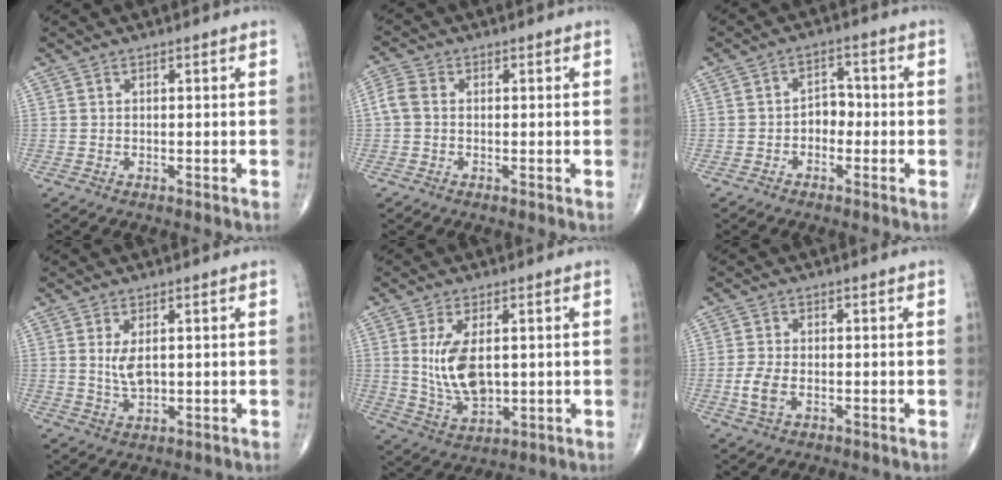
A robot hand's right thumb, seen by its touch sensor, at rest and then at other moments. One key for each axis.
{"total": 3.5, "fx": -0.1, "fy": 2.6, "fz": 2.3, "tx": -0.056, "ty": 0.009, "tz": -0.011}
{"total": 3.8, "fx": -1.2, "fy": 2.8, "fz": 2.3, "tx": -0.016, "ty": 0.022, "tz": -0.031}
{"total": 3.9, "fx": 0.8, "fy": 1.9, "fz": 3.3, "tx": -0.062, "ty": -0.011, "tz": 0.021}
{"total": 10.2, "fx": 1.3, "fy": 5.5, "fz": 8.5, "tx": -0.157, "ty": -0.016, "tz": 0.038}
{"total": 4.2, "fx": -1.1, "fy": 2.3, "fz": 3.3, "tx": -0.077, "ty": 0.002, "tz": -0.022}